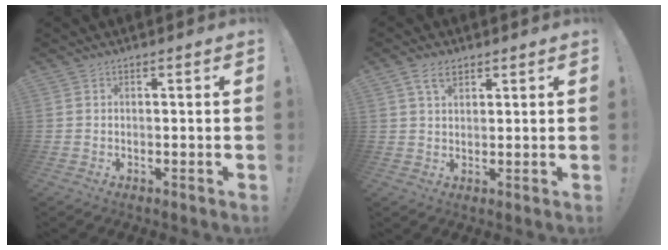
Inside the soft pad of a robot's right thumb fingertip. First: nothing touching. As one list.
[{"total": 5.1, "force": [2.9, 2.9, 3.0], "torque": [-0.049, -0.004, 0.054]}]